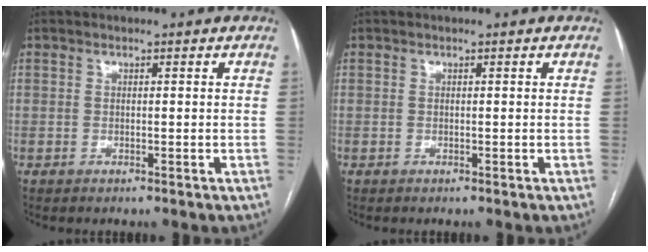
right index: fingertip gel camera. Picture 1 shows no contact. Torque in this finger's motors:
{"motor_torque": [0.02, -0.01, 0.00, 0.00]}